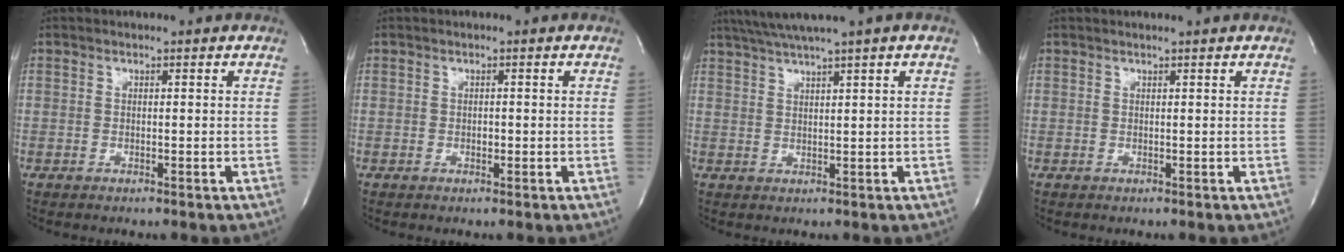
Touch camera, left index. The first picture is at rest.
{"total": 0.6, "force": [-0.3, 0.4, 0.3], "torque": [-0.007, -0.001, -0.004]}
{"total": 6.7, "force": [4.9, -1.4, 4.4], "torque": [-0.075, 0.023, 0.085]}
{"total": 1.0, "force": [0.9, -0.2, 0.4], "torque": [-0.011, 0.001, 0.018]}